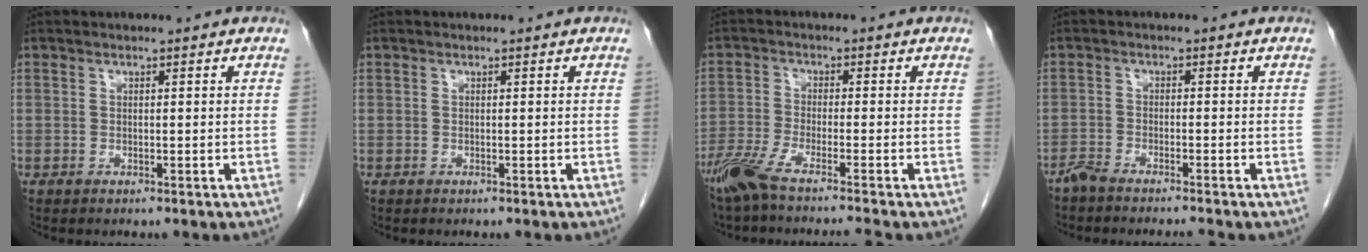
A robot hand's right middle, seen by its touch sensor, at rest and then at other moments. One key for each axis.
{"total": 0.0}
{"total": 8.0, "fx": -6.5, "fy": -0.8, "fz": 4.5, "tx": -0.080, "ty": -0.022, "tz": -0.117}
{"total": 3.8, "fx": -3.5, "fy": -0.2, "fz": 1.5, "tx": -0.022, "ty": -0.006, "tz": -0.061}